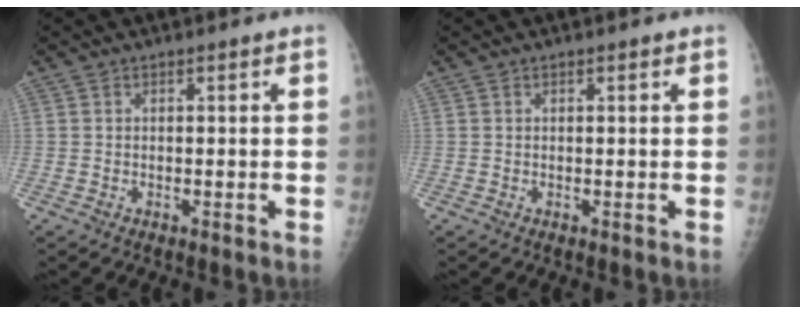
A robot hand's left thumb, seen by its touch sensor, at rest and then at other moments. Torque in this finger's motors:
{"motor_torque": [-0.09, -0.25, 0.16, 0.08, 0.01]}